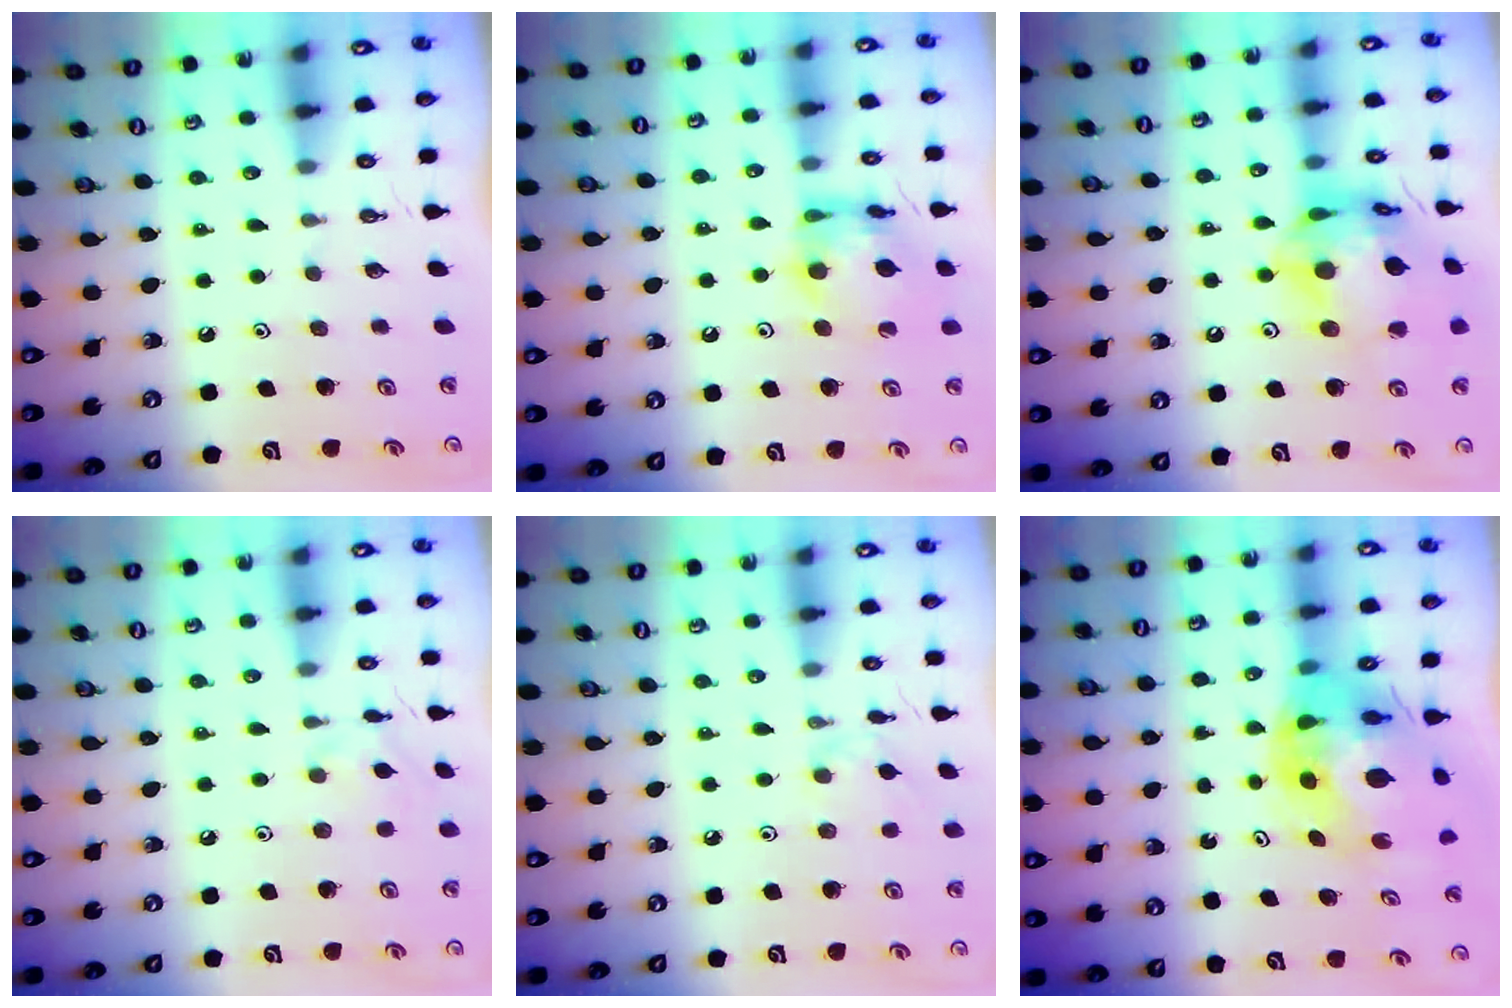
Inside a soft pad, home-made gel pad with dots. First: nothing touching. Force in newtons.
{"total": 11.7, "press": 11.7, "slide": 1.1}
{"total": 19.7, "press": 19.6, "slide": 2.1}
{"total": 1.6, "press": 1.6, "slide": 0.2}
{"total": 1.8, "press": 1.8, "slide": 0.3}
{"total": 13.8, "press": 13.7, "slide": 1.8}